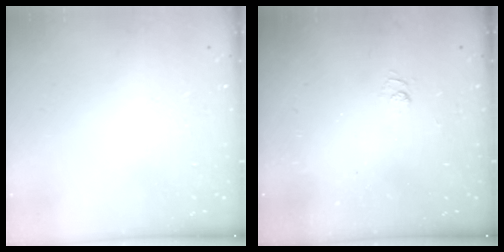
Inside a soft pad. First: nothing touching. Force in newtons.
{"total": 2.4, "press": 1.9, "slide": 1.4}